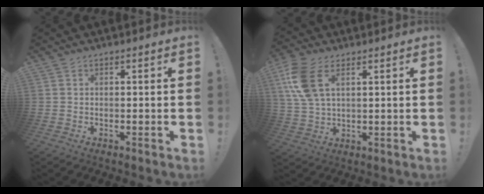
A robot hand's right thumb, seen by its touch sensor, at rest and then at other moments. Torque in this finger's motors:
{"motor_torque": [0.70, 0.71, 0.35, -0.10, 0.23]}